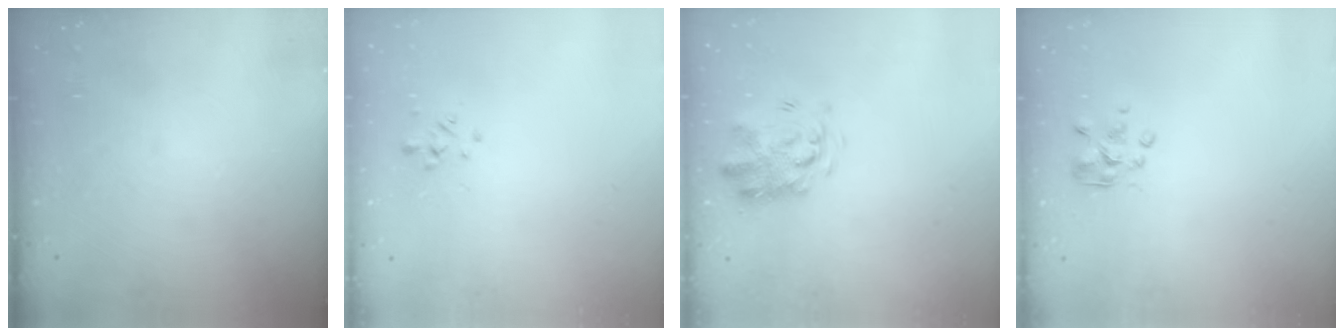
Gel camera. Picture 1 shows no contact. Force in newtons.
{"total": 0.8, "press": 0.6, "slide": 0.4}
{"total": 3.3, "press": 3.2, "slide": 0.7}
{"total": 2.3, "press": 2.2, "slide": 0.7}